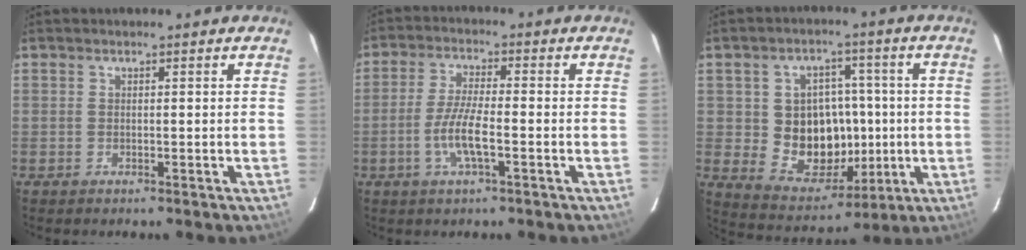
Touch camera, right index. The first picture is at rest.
{"total": 6.9, "force": [-2.4, 1.2, 6.4], "torque": [-0.131, -0.004, -0.048]}
{"total": 13.3, "force": [-0.8, 11.2, 7.0], "torque": [-0.142, 0.009, 0.010]}